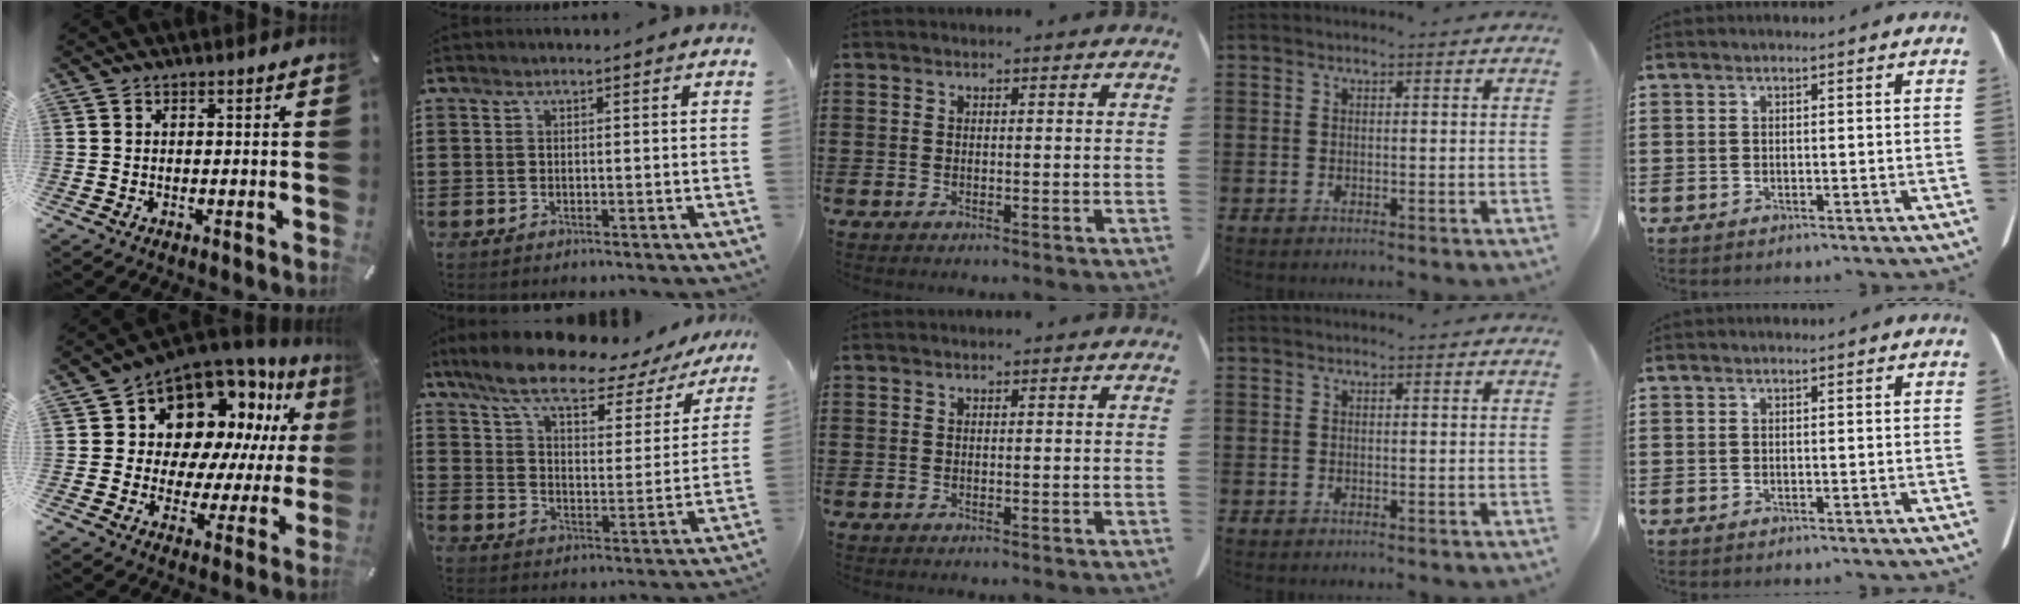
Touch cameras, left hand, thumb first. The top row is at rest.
{"thumb": {"total": 14.1, "force": [9.6, 9.1, 5.0], "torque": [-0.089, -0.087, 0.174]}, "index": {"total": 9.4, "force": [7.5, 2.0, 5.3], "torque": [-0.133, -0.034, 0.125]}}